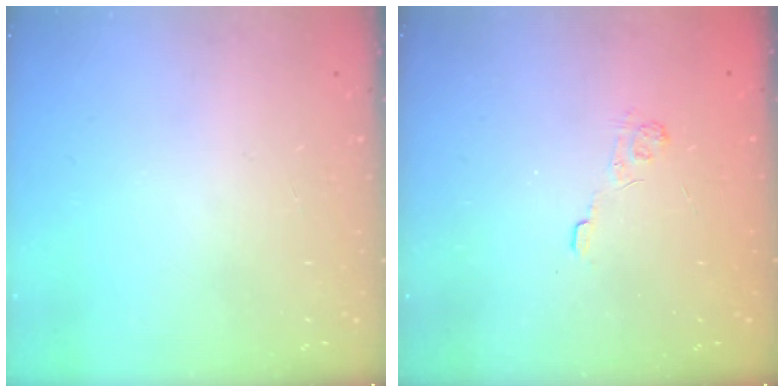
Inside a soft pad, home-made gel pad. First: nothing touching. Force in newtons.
{"total": 2.9, "press": 2.4, "slide": 1.5}